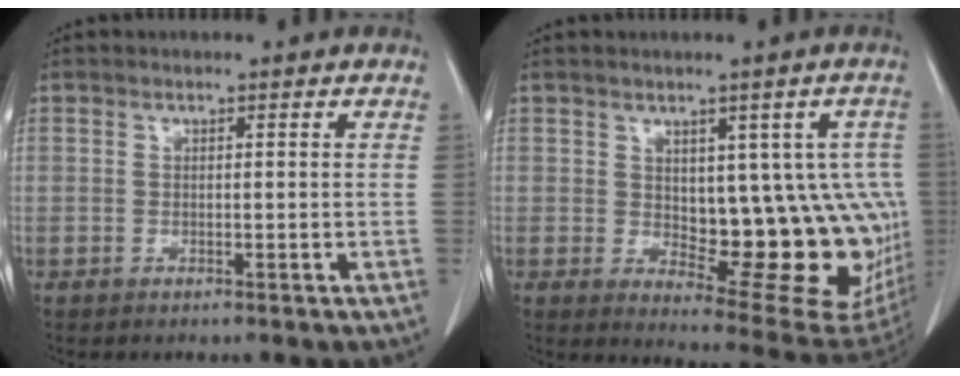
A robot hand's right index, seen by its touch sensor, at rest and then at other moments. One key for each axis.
{"total": 16.1, "fx": -0.1, "fy": 7.1, "fz": 14.4, "tx": -0.134, "ty": 0.008, "tz": 0.024}